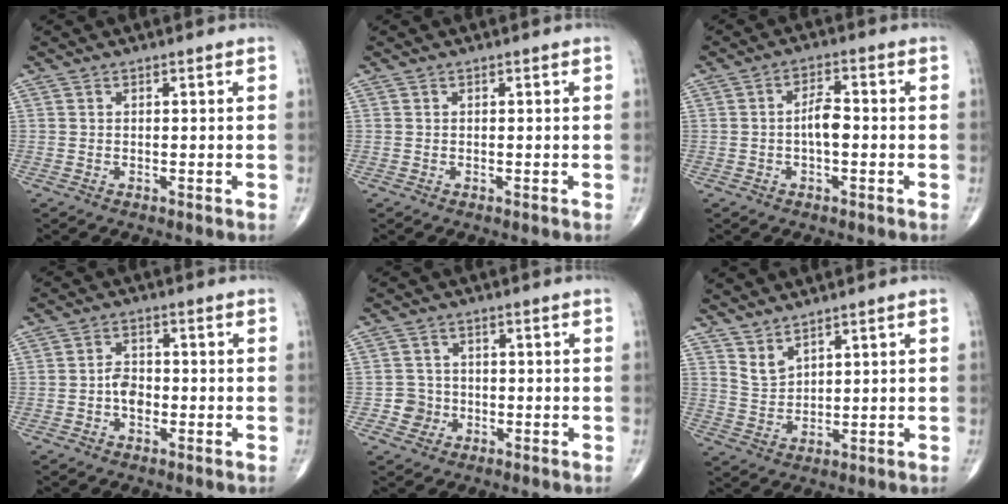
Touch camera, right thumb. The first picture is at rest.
{"total": 0.0}
{"total": 4.4, "force": [-0.6, 1.9, 3.9], "torque": [-0.062, 0.013, -0.017]}
{"total": 3.7, "force": [-1.0, 2.6, 2.4], "torque": [-0.030, 0.013, -0.023]}
{"total": 3.5, "force": [-1.0, 3.4, 0.3], "torque": [0.018, 0.011, -0.021]}
{"total": 3.7, "force": [3.1, 1.1, 1.6], "torque": [-0.025, -0.030, 0.070]}